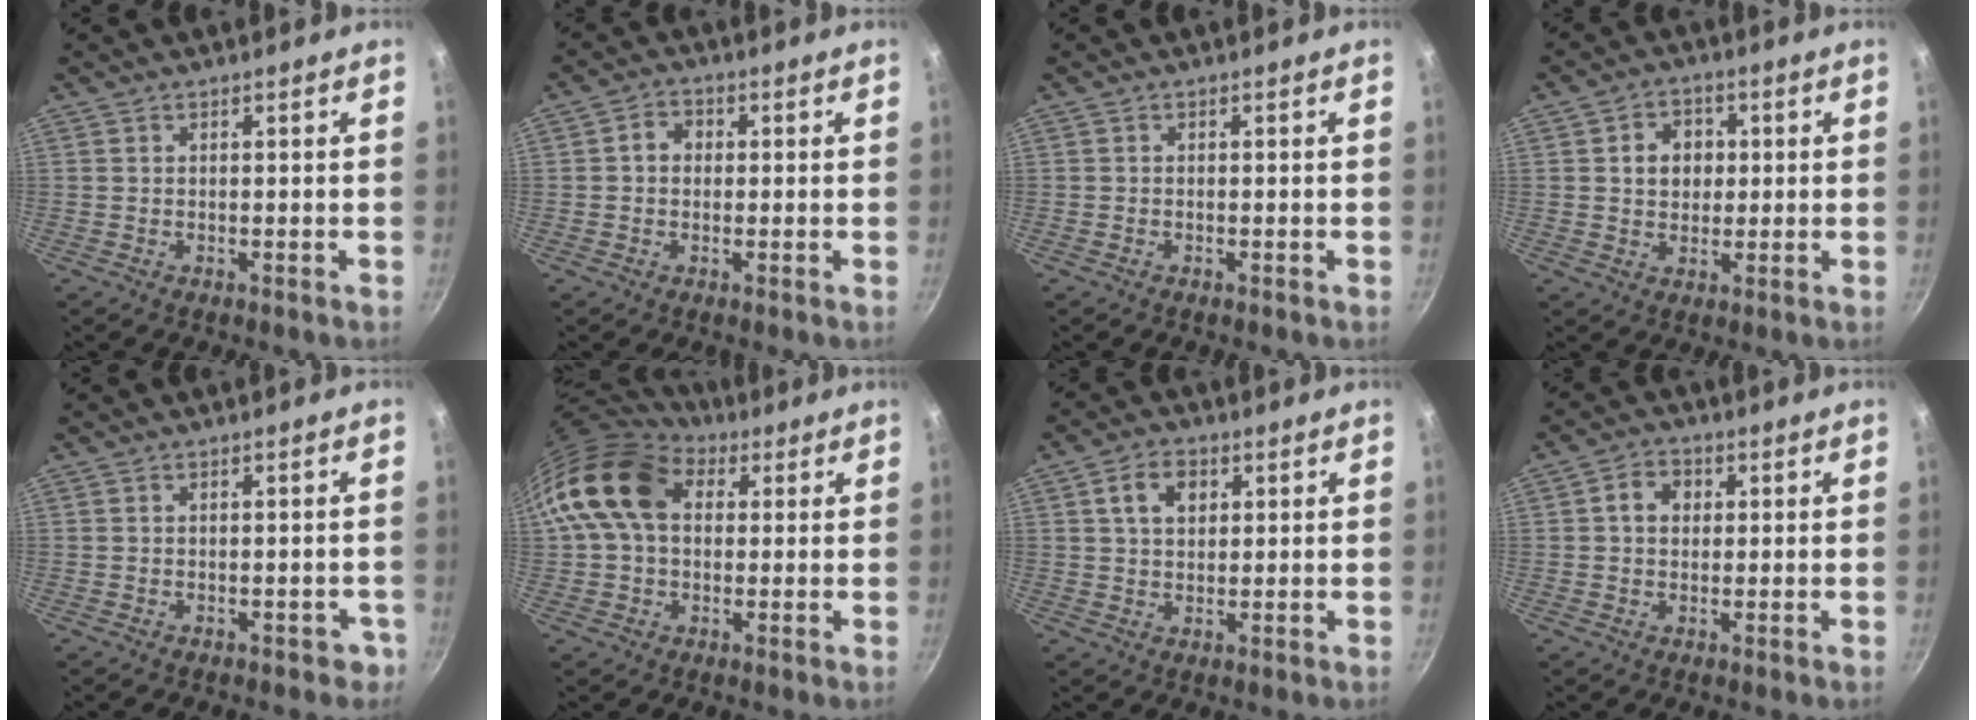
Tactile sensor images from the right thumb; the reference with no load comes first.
{"total": 3.5, "force": [0.2, 2.9, 2.0], "torque": [-0.018, 0.011, -0.003]}
{"total": 0.0}
{"total": 6.5, "force": [1.0, 5.4, 3.4], "torque": [-0.026, 0.007, 0.010]}
{"total": 2.3, "force": [-1.2, 1.6, 1.3], "torque": [0.004, 0.024, 0.000]}
{"total": 15.1, "force": [3.2, 10.8, 10.1], "torque": [-0.167, 0.022, 0.041]}
{"total": 6.1, "force": [1.9, 4.3, 3.9], "torque": [-0.050, 0.004, 0.029]}
{"total": 4.9, "force": [0.9, 3.9, 2.7], "torque": [-0.025, 0.009, 0.006]}